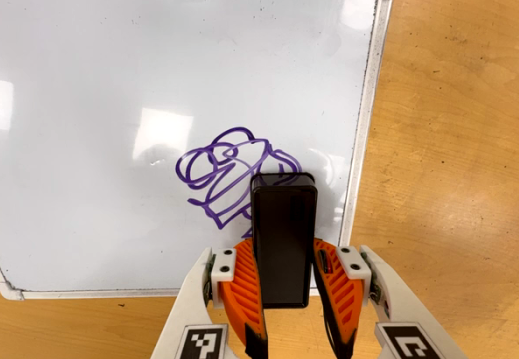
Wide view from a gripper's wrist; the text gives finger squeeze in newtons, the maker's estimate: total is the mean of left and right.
{"total": 9.4, "left": 9.2, "right": 9.6}